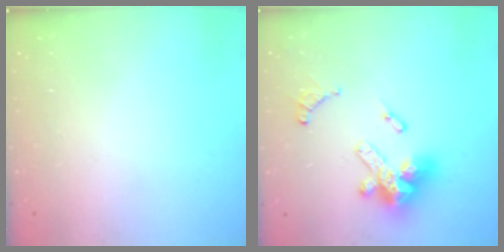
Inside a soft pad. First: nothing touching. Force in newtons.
{"total": 16.2, "press": 16.1, "slide": 1.6}